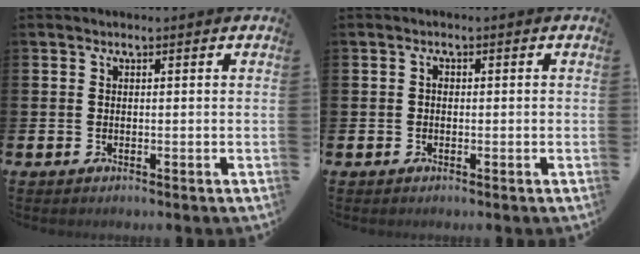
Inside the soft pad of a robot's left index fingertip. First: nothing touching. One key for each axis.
{"total": 0.8, "fx": -0.3, "fy": 0.5, "fz": 0.5, "tx": -0.009, "ty": 0.001, "tz": -0.007}